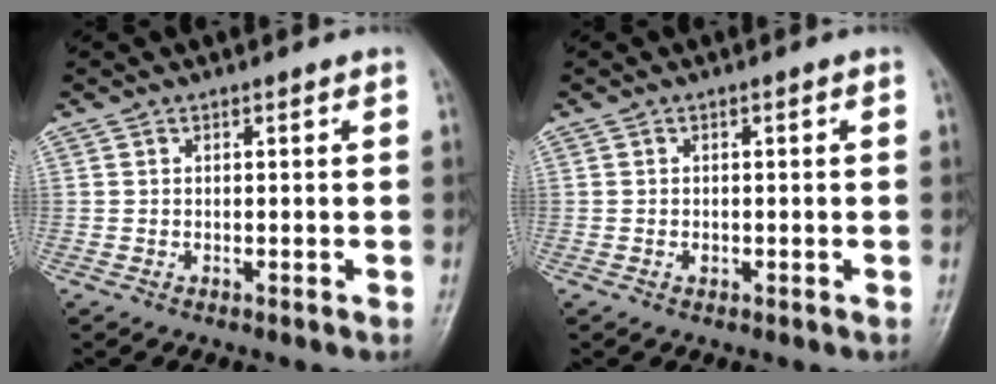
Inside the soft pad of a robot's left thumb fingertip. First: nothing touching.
{"total": 0.9, "force": [-0.3, 0.6, 0.5], "torque": [-0.009, 0.008, -0.004]}